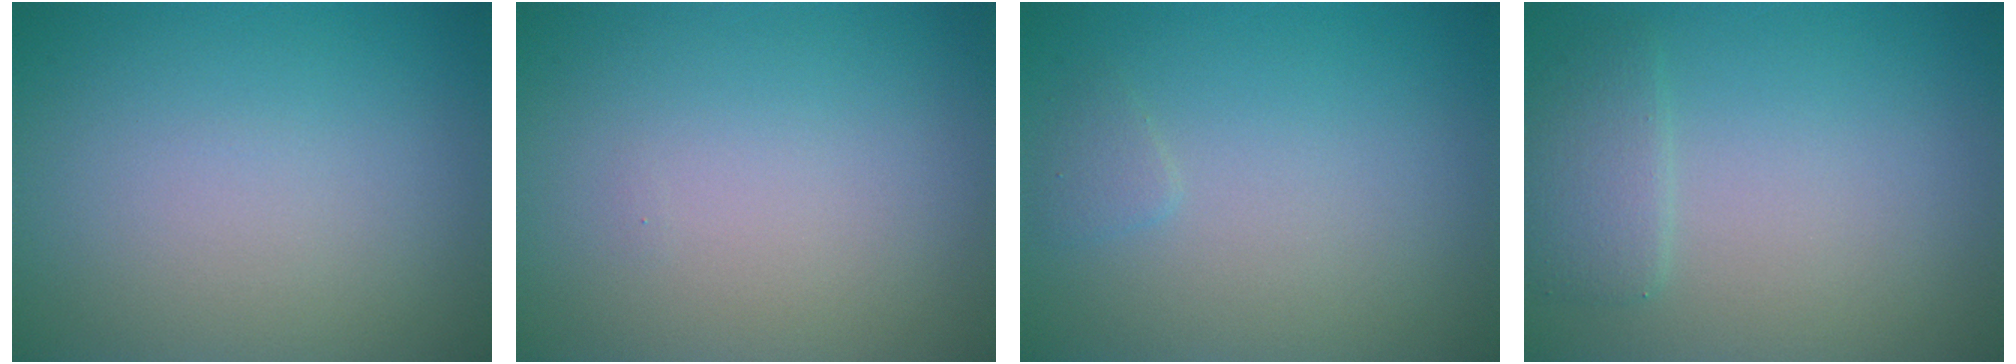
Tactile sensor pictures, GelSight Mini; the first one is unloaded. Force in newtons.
{"total": 0.0}
{"total": 0.7, "press": 0.7, "slide": 0.1}
{"total": 2.0, "press": 2.0, "slide": 0.1}